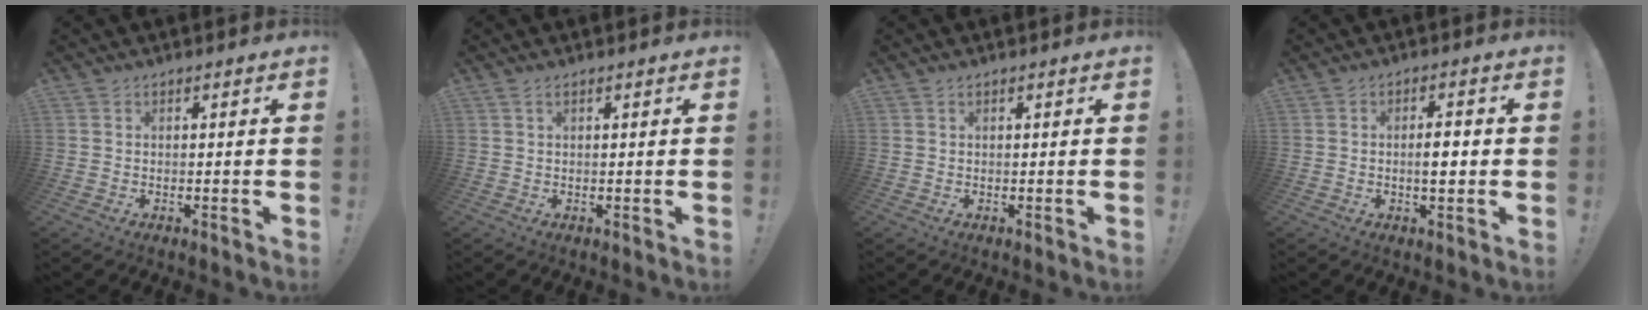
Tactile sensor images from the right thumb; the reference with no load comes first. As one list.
[{"total": 1.0, "force": [0.5, 0.2, 0.9], "torque": [-0.015, 0.000, 0.008]}, {"total": 0.0}, {"total": 3.1, "force": [-0.5, 0.9, 2.9], "torque": [-0.039, 0.000, -0.013]}]